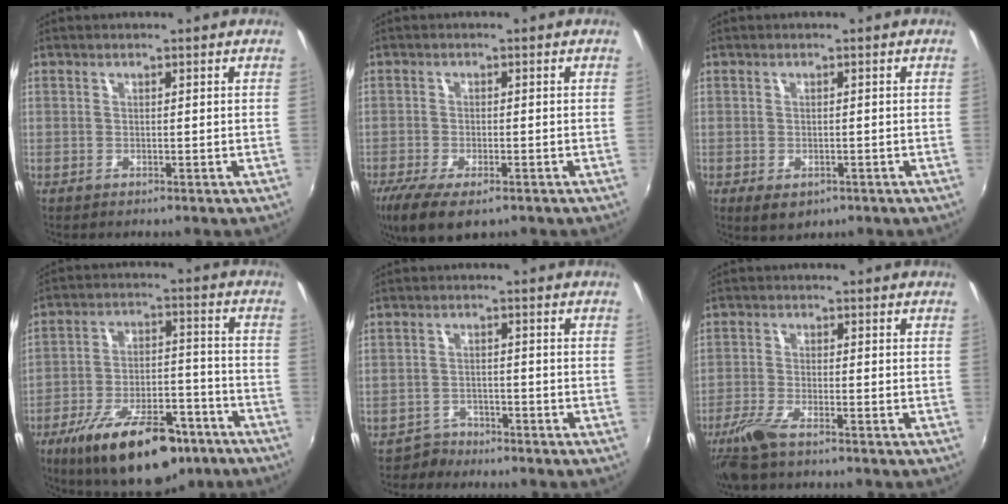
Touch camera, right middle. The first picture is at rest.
{"total": 9.3, "force": [-5.9, 3.3, 6.3], "torque": [-0.144, -0.039, -0.101]}
{"total": 2.3, "force": [-0.6, 1.7, 1.5], "torque": [-0.026, -0.006, -0.004]}
{"total": 20.9, "force": [-13.8, 8.2, 13.3], "torque": [-0.229, -0.014, -0.202]}
{"total": 1.8, "force": [-1.7, 0.6, -0.3], "torque": [0.002, 0.005, -0.033]}
{"total": 6.1, "force": [-4.5, 1.1, 3.9], "torque": [-0.099, -0.015, -0.093]}